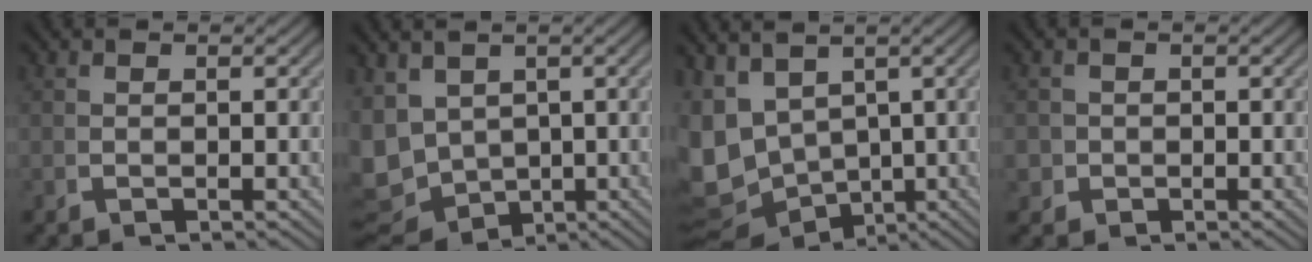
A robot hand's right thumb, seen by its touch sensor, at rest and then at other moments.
{"total": 9.4, "force": [-1.5, 7.9, 4.8], "torque": [-0.114, -0.047, -0.002]}
{"total": 11.3, "force": [-0.8, 9.4, 6.2], "torque": [-0.159, -0.040, 0.004]}
{"total": 2.1, "force": [-0.4, 2.0, 0.4], "torque": [-0.012, -0.011, -0.004]}